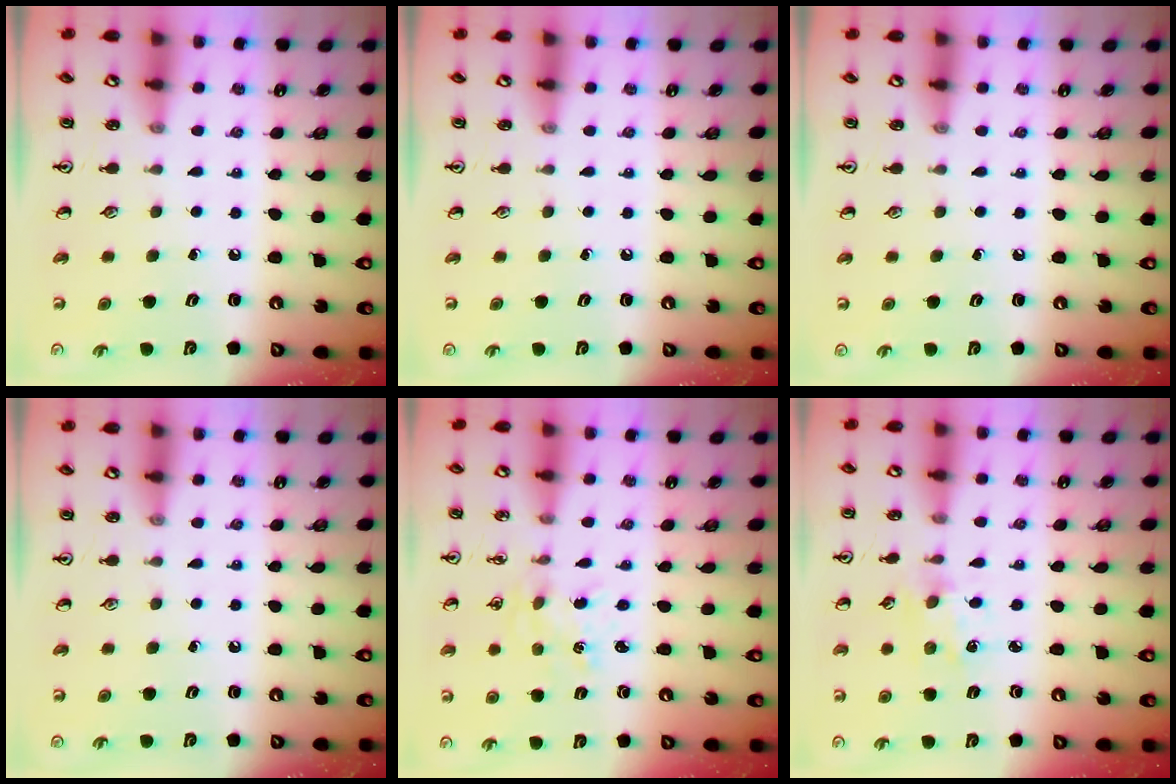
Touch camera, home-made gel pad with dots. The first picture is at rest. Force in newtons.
{"total": 0.0}
{"total": 0.0}
{"total": 0.0}
{"total": 0.5, "press": 0.5, "slide": 0.1}
{"total": 1.2, "press": 1.2, "slide": 0.2}